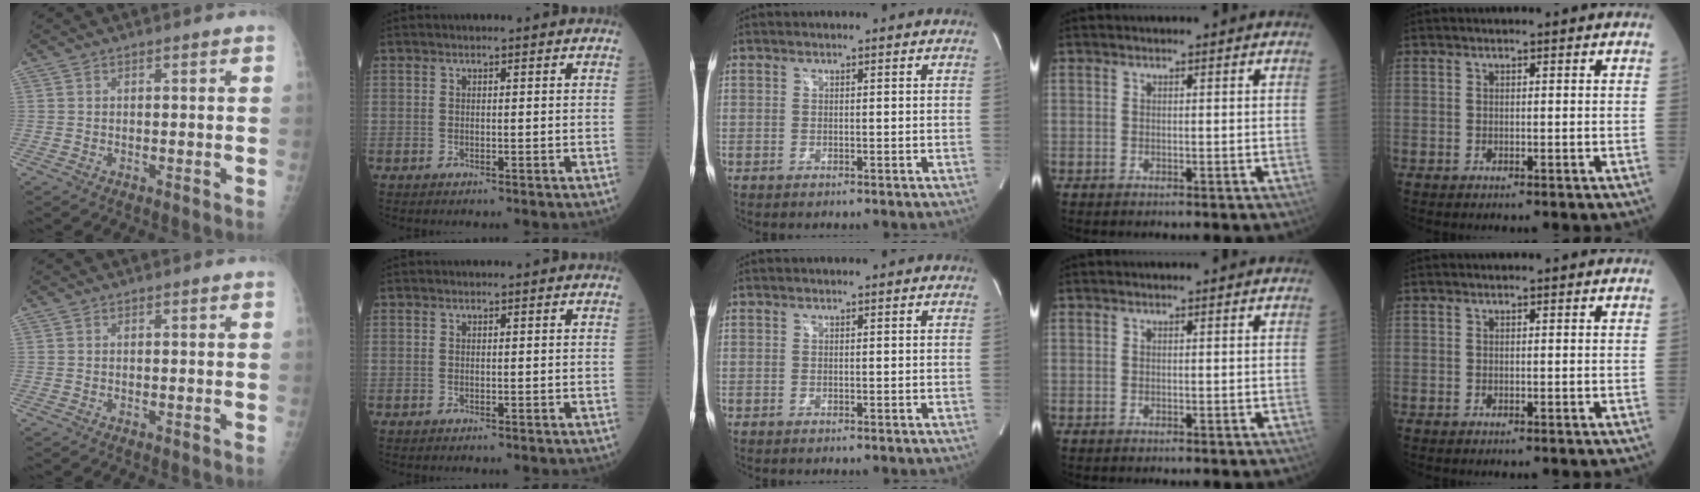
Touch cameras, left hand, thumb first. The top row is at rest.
{}